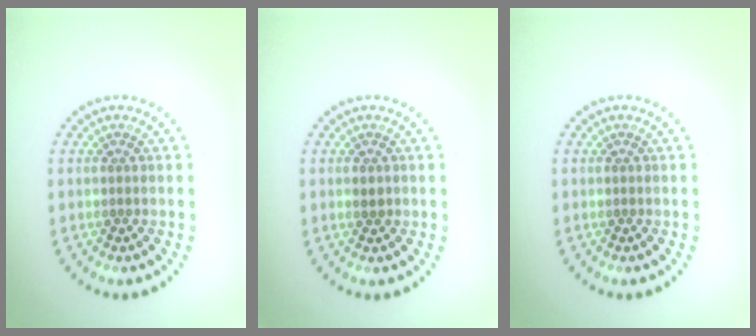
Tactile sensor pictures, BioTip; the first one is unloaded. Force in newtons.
{"total": 0.9, "press": 0.9, "slide": 0.0}
{"total": 0.0}